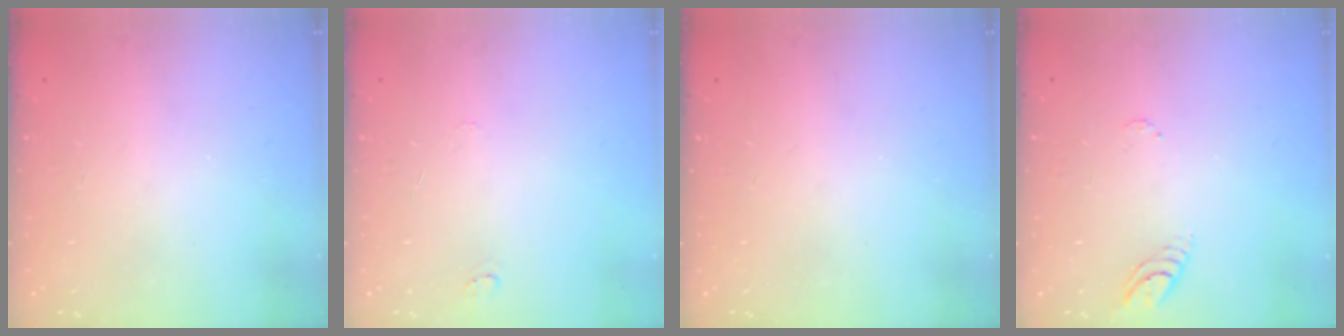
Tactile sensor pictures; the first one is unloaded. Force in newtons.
{"total": 4.1, "press": 4.1, "slide": 0.4}
{"total": 0.0}
{"total": 3.4, "press": 3.4, "slide": 0.4}